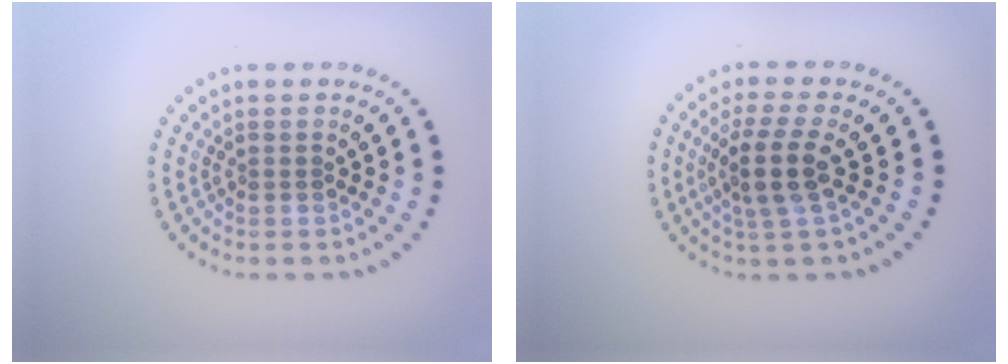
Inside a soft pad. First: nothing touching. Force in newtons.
{"total": 3.5, "press": 2.9, "slide": 2.0}